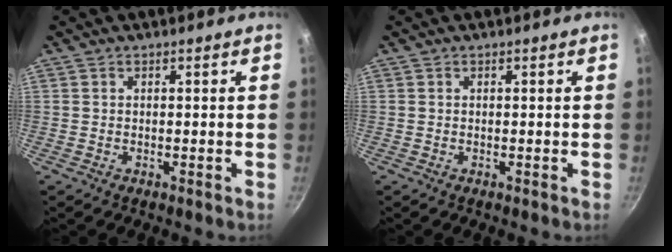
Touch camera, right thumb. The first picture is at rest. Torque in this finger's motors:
{"motor_torque": [-0.01, -0.01, 0.12, 0.12, 0.00]}